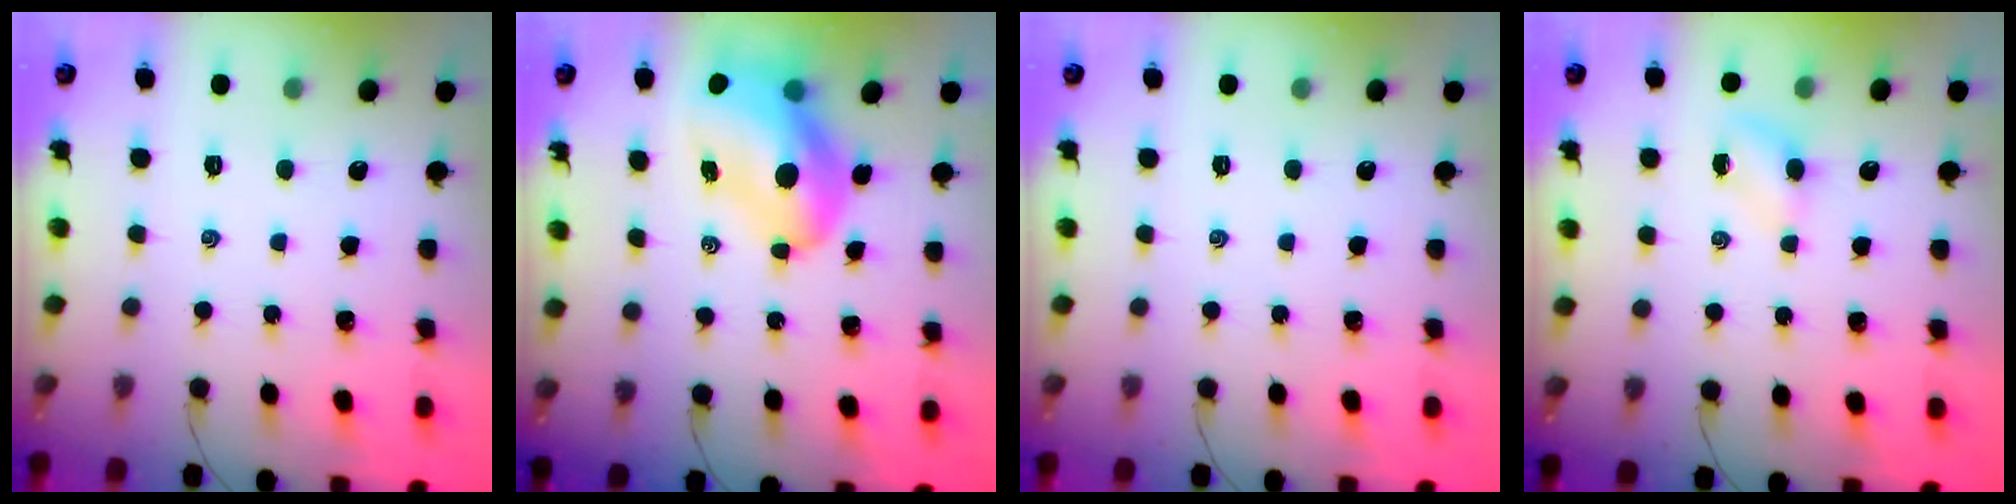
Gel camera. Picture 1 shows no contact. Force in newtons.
{"total": 14.3, "press": 13.7, "slide": 4.1}
{"total": 0.0}
{"total": 4.0, "press": 3.8, "slide": 1.3}